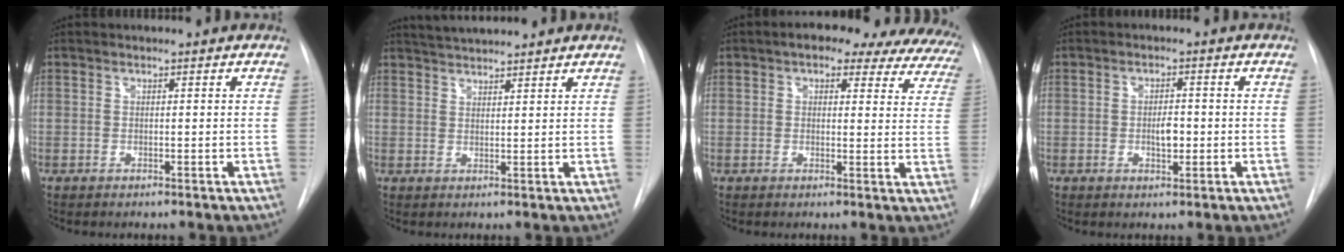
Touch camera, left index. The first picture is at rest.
{"total": 5.4, "force": [5.2, -0.1, 1.6], "torque": [-0.031, 0.029, 0.087]}
{"total": 17.4, "force": [13.3, 6.4, 9.1], "torque": [-0.107, 0.023, 0.133]}
{"total": 2.8, "force": [-0.4, 1.3, 2.5], "torque": [-0.040, 0.002, -0.004]}